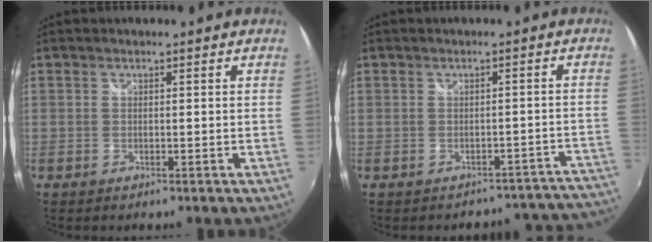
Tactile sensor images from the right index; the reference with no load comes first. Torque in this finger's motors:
{"motor_torque": [-1.57, -0.57, -1.05, -0.21]}